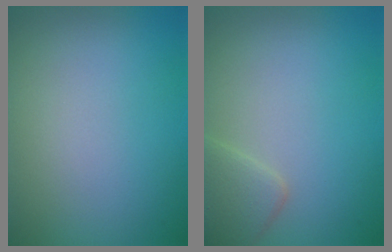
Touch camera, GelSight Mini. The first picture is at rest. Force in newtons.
{"total": 2.6, "press": 2.6, "slide": 0.1}